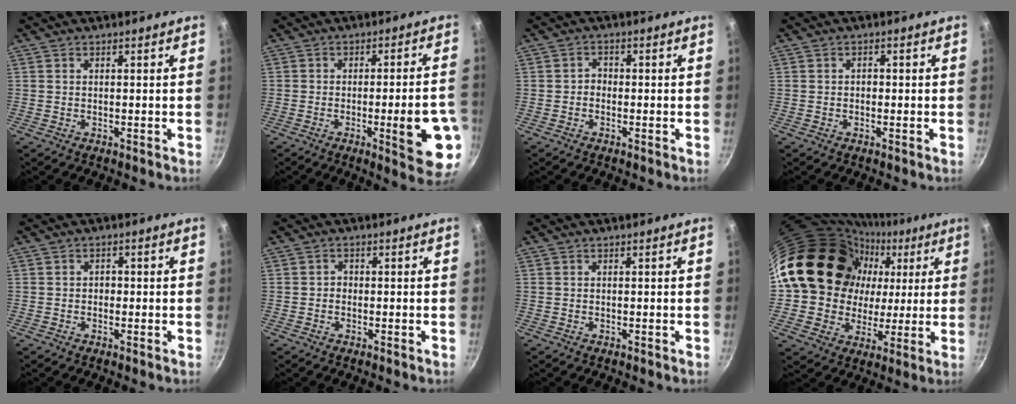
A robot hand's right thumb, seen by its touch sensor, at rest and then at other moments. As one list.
[{"total": 13.2, "force": [-3.7, 2.9, 12.3], "torque": [-0.140, 0.014, -0.044]}, {"total": 1.7, "force": [-0.7, 1.4, 0.6], "torque": [-0.001, 0.011, -0.016]}, {"total": 1.0, "force": [-0.3, 0.8, 0.5], "torque": [-0.005, 0.004, -0.006]}, {"total": 1.3, "force": [-0.3, 1.1, 0.6], "torque": [-0.004, 0.004, -0.006]}, {"total": 1.0, "force": [-0.4, 0.9, 0.3], "torque": [-0.001, 0.003, -0.009]}, {"total": 0.0}, {"total": 22.5, "force": [4.4, 19.4, 10.4], "torque": [-0.154, 0.034, 0.082]}]